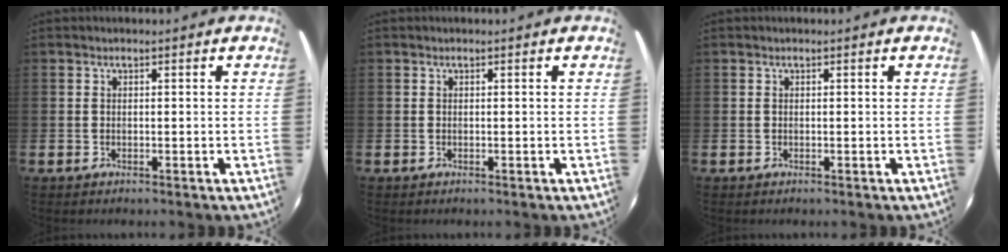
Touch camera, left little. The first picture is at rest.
{"total": 0.0}
{"total": 0.0}